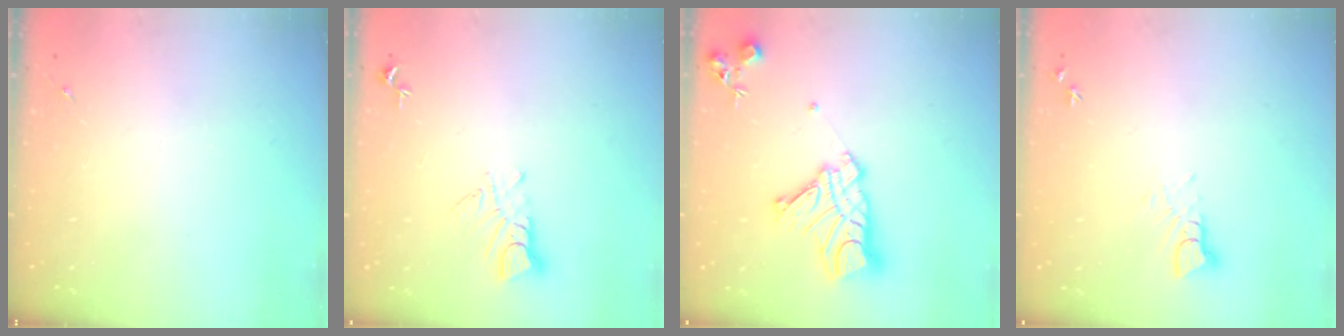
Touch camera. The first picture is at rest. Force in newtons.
{"total": 5.2, "press": 5.2, "slide": 0.3}
{"total": 16.4, "press": 16.3, "slide": 1.4}
{"total": 3.9, "press": 3.9, "slide": 0.3}